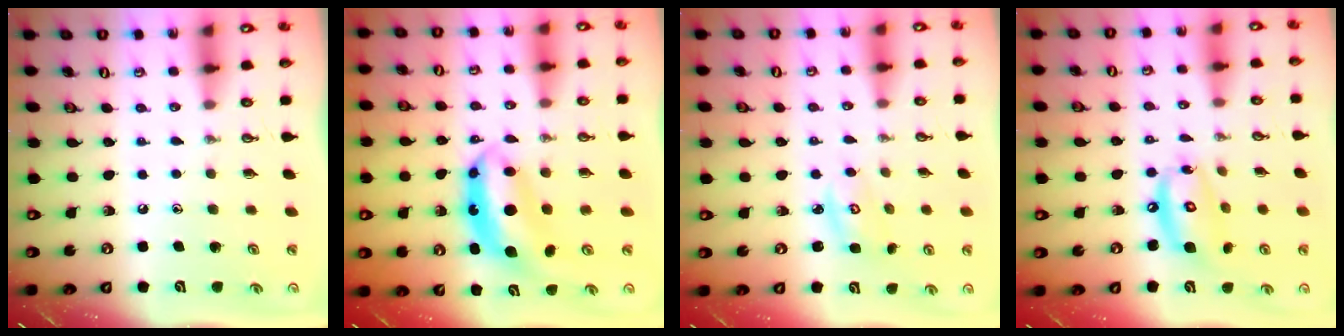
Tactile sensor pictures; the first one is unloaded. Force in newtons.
{"total": 8.3, "press": 8.3, "slide": 0.7}
{"total": 3.1, "press": 3.1, "slide": 0.3}
{"total": 13.5, "press": 13.5, "slide": 1.3}